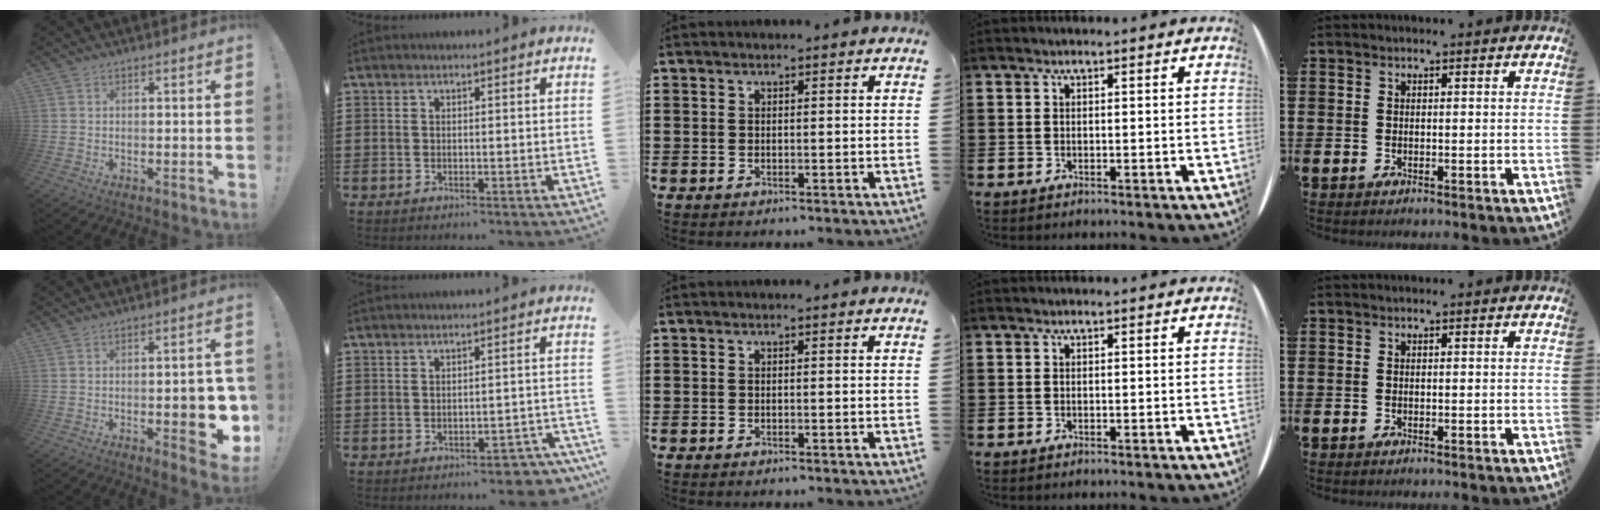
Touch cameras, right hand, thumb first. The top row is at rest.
{"thumb": {"total": 10.7, "force": [-2.4, 4.0, 9.6], "torque": [-0.107, 0.000, -0.035]}, "index": {"total": 3.1, "force": [-2.8, 0.9, 0.8], "torque": [-0.016, 0.005, -0.058]}}